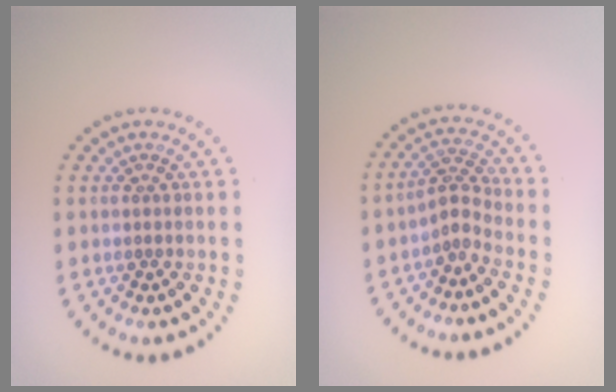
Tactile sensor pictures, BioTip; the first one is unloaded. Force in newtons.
{"total": 2.3, "press": 1.6, "slide": 1.7}